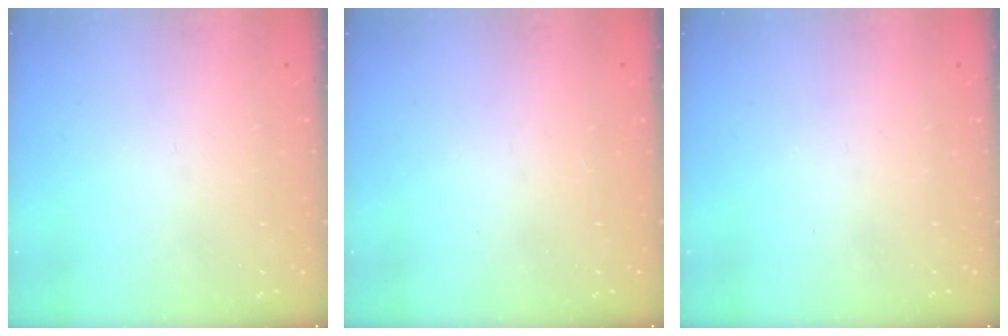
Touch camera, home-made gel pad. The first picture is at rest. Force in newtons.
{"total": 3.4, "press": 3.3, "slide": 0.5}
{"total": 0.0}